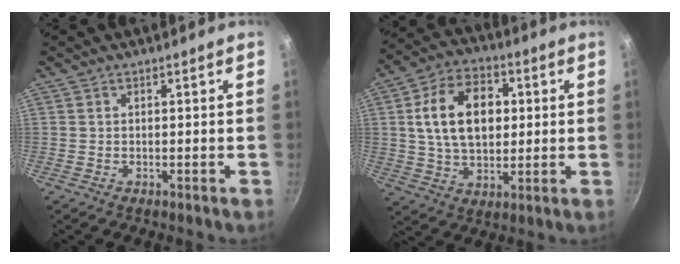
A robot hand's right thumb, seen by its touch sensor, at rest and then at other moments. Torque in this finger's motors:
{"motor_torque": [-1.01, 1.69, 1.22, 0.31, 0.35]}